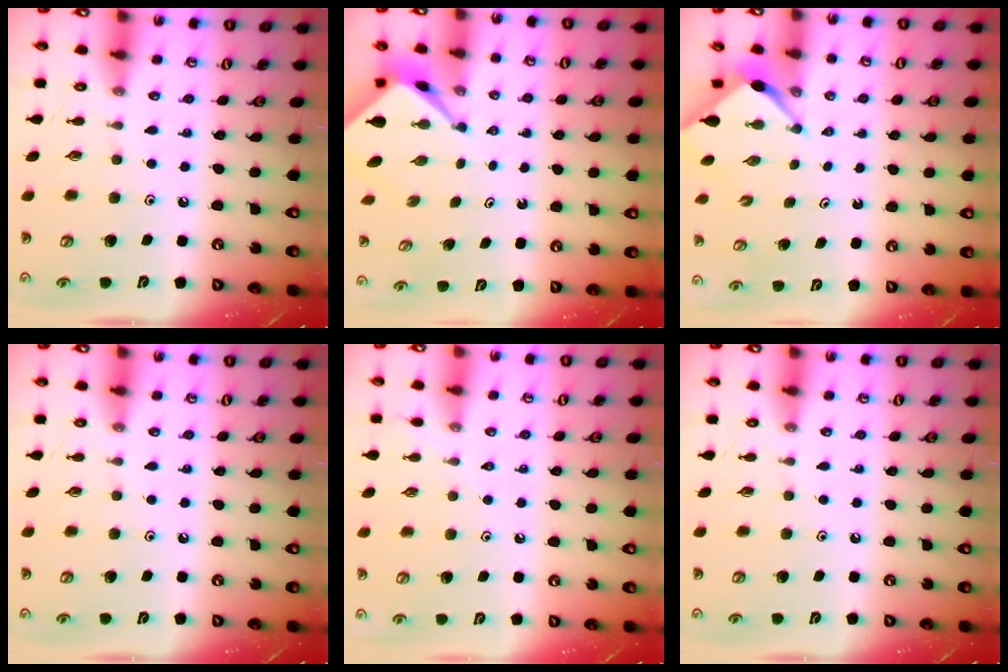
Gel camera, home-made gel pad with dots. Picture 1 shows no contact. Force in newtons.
{"total": 2.6, "press": 2.6, "slide": 0.2}
{"total": 2.6, "press": 2.6, "slide": 0.2}
{"total": 0.0}
{"total": 2.1, "press": 2.1, "slide": 0.4}
{"total": 0.0}